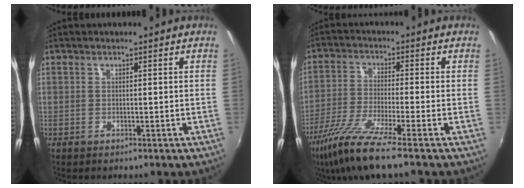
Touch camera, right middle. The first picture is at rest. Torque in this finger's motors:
{"motor_torque": [1.10, -1.04, 0.26, 0.11]}